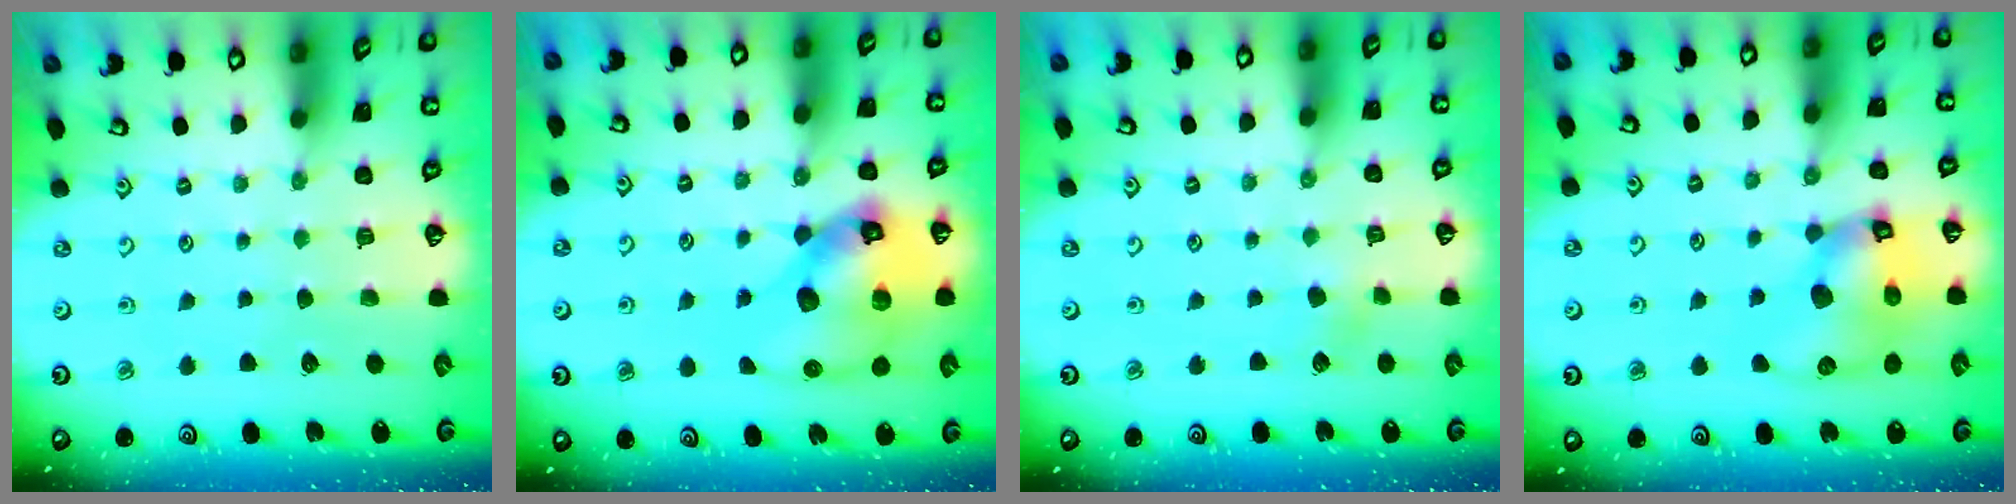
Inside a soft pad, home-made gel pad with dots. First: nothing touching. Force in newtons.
{"total": 18.0, "press": 17.8, "slide": 2.4}
{"total": 2.8, "press": 2.8, "slide": 0.6}
{"total": 14.1, "press": 13.9, "slide": 2.1}